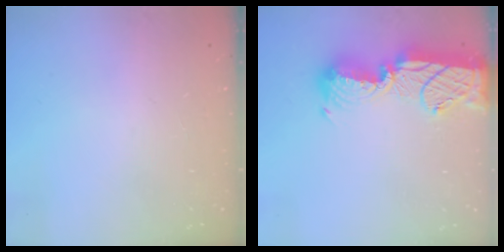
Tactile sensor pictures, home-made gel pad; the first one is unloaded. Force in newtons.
{"total": 17.8, "press": 17.8, "slide": 1.2}